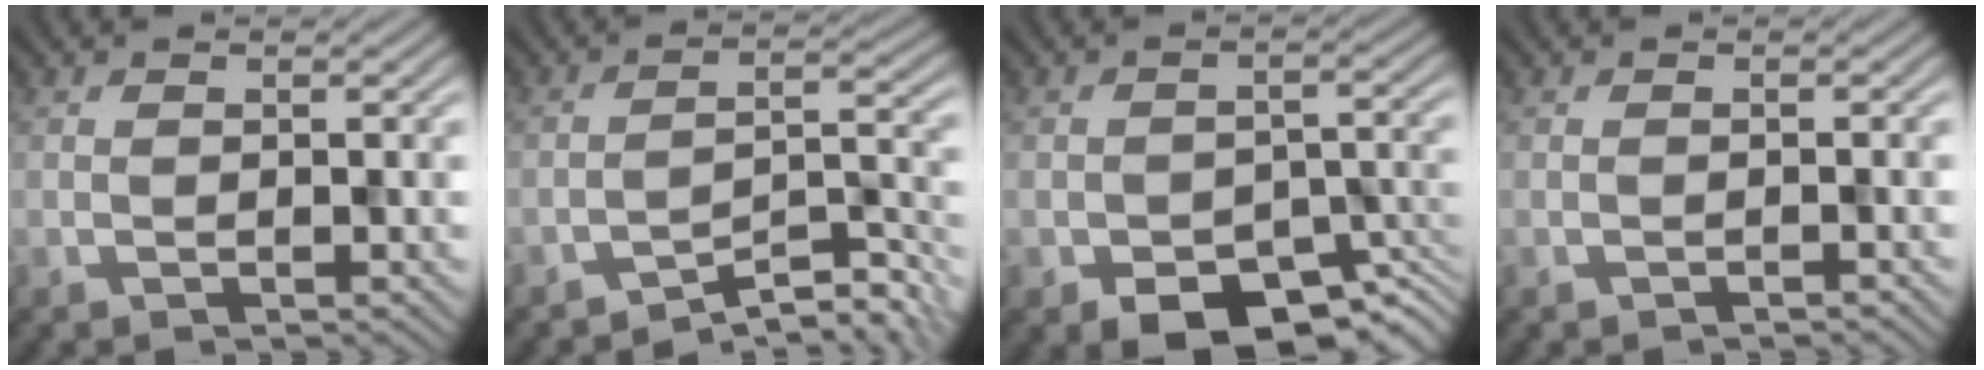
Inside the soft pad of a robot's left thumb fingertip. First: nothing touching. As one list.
[{"total": 6.8, "force": [-5.4, 1.9, 3.8], "torque": [-0.048, 0.006, -0.093]}, {"total": 8.5, "force": [-5.4, 4.3, 5.0], "torque": [-0.063, -0.019, -0.081]}, {"total": 0.6, "force": [-0.6, 0.1, 0.1], "torque": [-0.001, 0.000, -0.011]}]